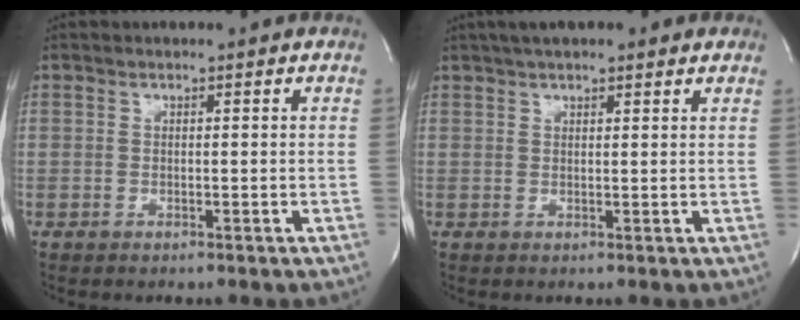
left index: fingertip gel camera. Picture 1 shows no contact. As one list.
[{"total": 7.8, "force": [6.0, 1.8, 4.7], "torque": [-0.073, 0.031, 0.086]}]